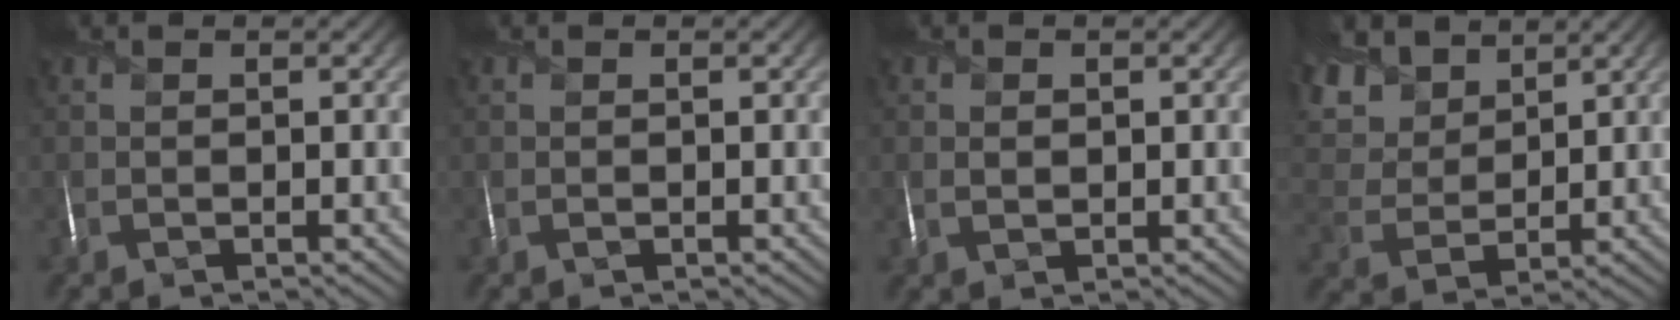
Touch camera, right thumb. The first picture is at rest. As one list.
[{"total": 0.0}, {"total": 1.4, "force": [0.5, 0.9, 0.9], "torque": [-0.020, 0.002, 0.011]}, {"total": 9.8, "force": [6.4, 5.4, 5.2], "torque": [-0.168, 0.023, 0.111]}]